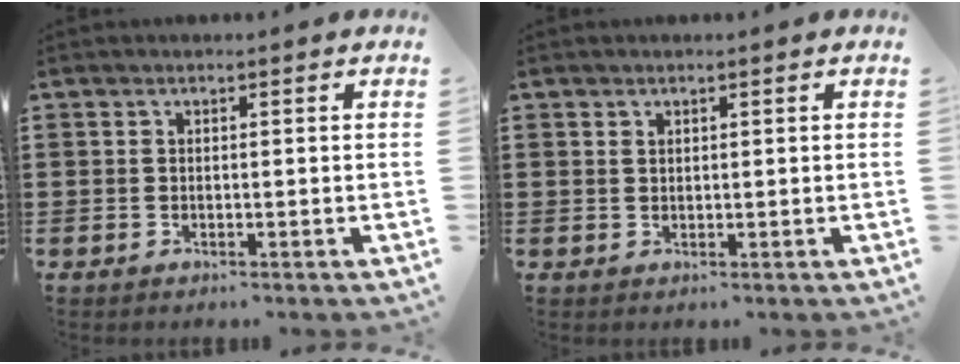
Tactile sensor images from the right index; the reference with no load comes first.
{"total": 0.8, "force": [0.6, 0.5, 0.2], "torque": [-0.007, 0.003, 0.011]}